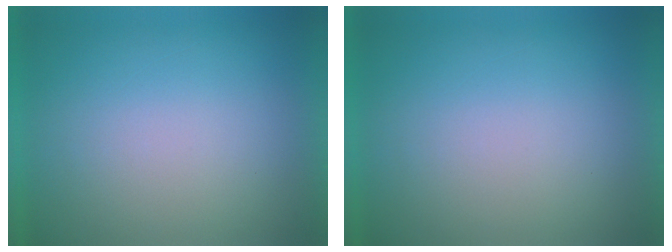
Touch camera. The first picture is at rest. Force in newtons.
{"total": 0.0}